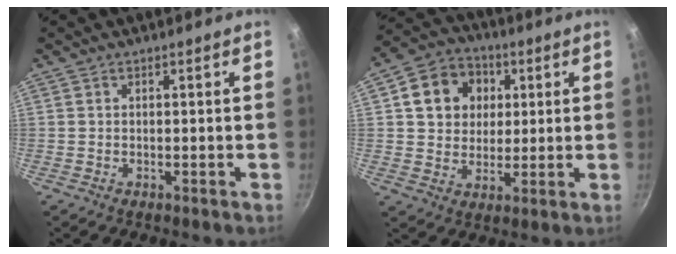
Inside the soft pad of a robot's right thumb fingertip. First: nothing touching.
{"total": 12.2, "force": [3.3, 10.4, 5.6], "torque": [-0.066, 0.010, 0.050]}